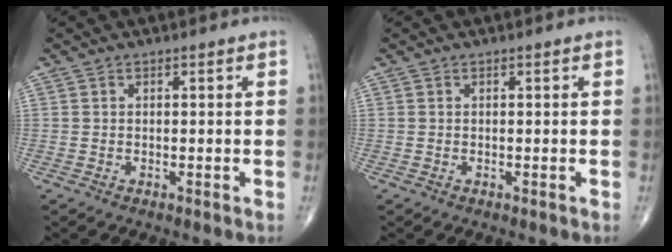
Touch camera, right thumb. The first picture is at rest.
{"total": 0.0}